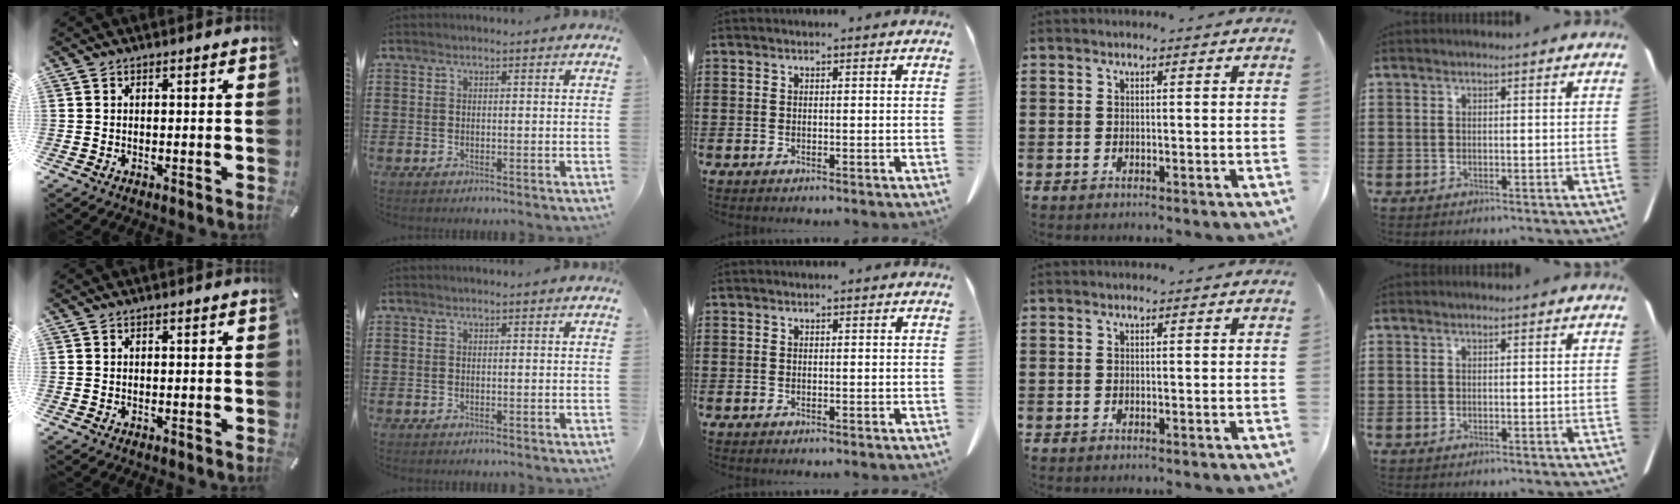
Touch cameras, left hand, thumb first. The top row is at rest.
{}